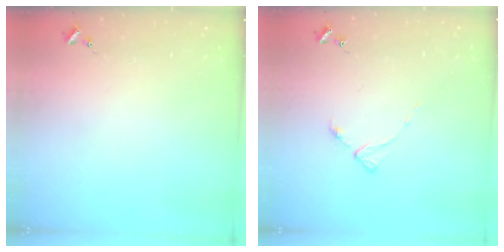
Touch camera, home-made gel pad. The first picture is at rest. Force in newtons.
{"total": 3.5, "press": 3.5, "slide": 0.6}